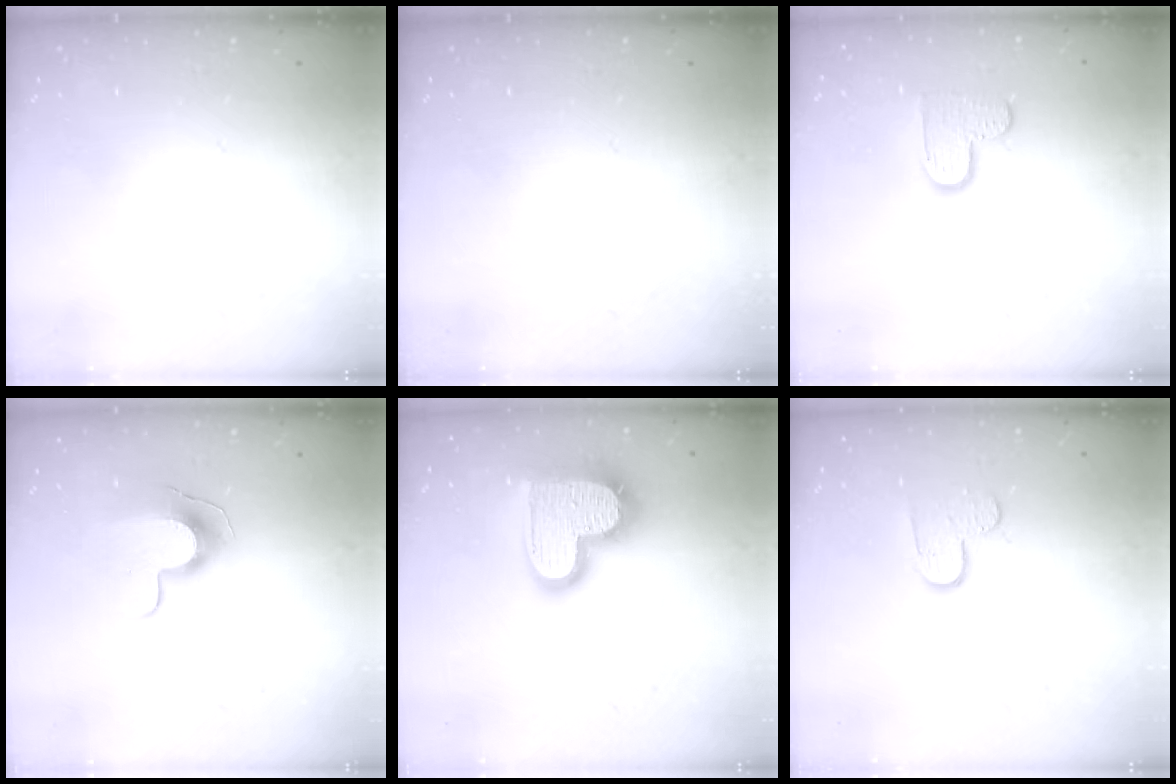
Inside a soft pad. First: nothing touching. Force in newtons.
{"total": 0.0}
{"total": 8.2, "press": 8.1, "slide": 0.2}
{"total": 9.6, "press": 9.6, "slide": 0.3}
{"total": 20.1, "press": 20.1, "slide": 1.5}
{"total": 7.9, "press": 7.9, "slide": 0.5}